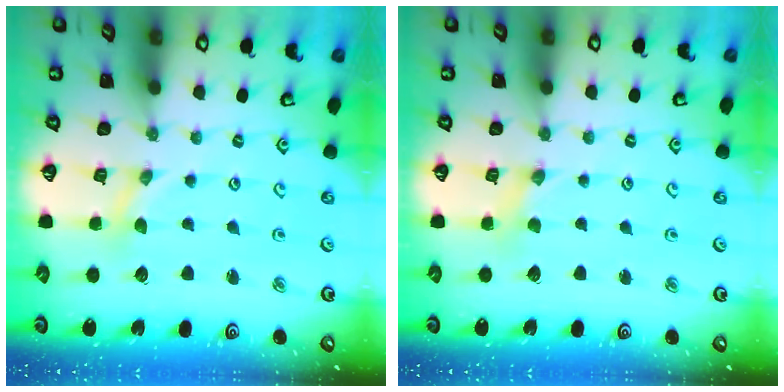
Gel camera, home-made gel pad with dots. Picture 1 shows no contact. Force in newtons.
{"total": 0.0}